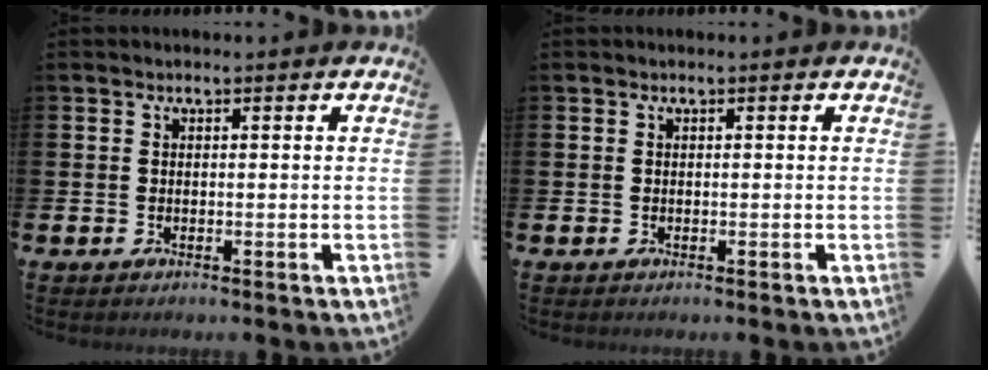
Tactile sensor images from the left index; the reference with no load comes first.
{"total": 0.0}